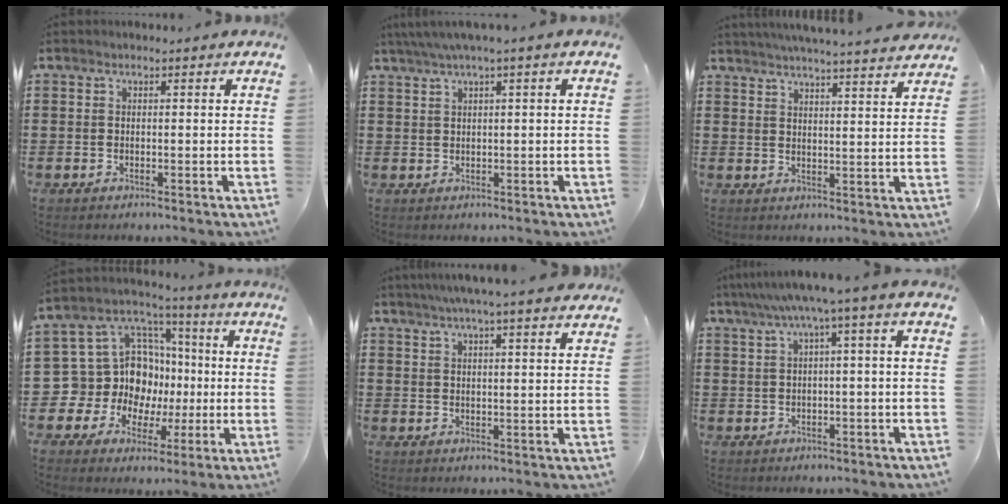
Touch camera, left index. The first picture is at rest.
{"total": 2.1, "force": [0.7, -0.2, 2.0], "torque": [-0.036, -0.002, 0.012]}
{"total": 4.3, "force": [4.2, -0.6, 0.9], "torque": [-0.033, -0.024, 0.073]}
{"total": 12.6, "force": [-0.6, 11.9, 4.0], "torque": [-0.119, -0.016, 0.002]}
{"total": 4.7, "force": [4.0, -0.5, 2.5], "torque": [-0.059, -0.008, 0.070]}
{"total": 4.7, "force": [1.0, -0.5, 4.6], "torque": [-0.089, -0.009, 0.012]}